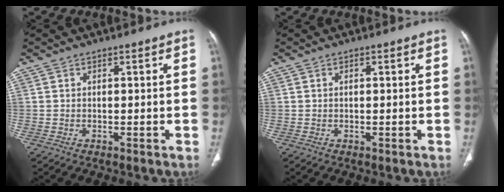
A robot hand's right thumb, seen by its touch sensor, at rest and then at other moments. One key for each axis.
{"total": 0.7, "fx": 0.2, "fy": 0.3, "fz": 0.6, "tx": -0.017, "ty": 0.004, "tz": 0.004}